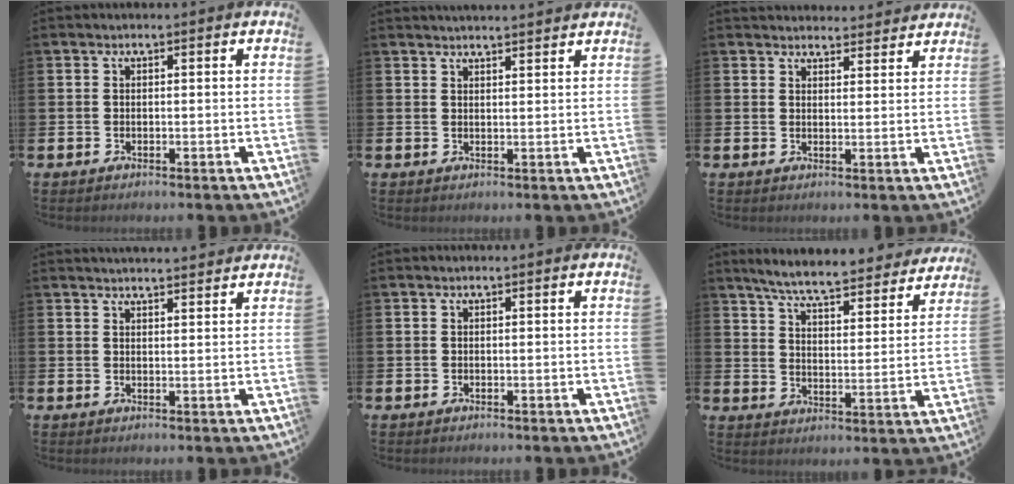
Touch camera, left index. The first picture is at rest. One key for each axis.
{"total": 2.3, "fx": 2.3, "fy": 0.0, "fz": 0.0, "tx": 0.003, "ty": -0.014, "tz": 0.041}
{"total": 3.4, "fx": 3.3, "fy": 0.7, "fz": -0.1, "tx": 0.006, "ty": -0.020, "tz": 0.059}
{"total": 2.7, "fx": 2.7, "fy": 0.0, "fz": -0.1, "tx": -0.004, "ty": -0.012, "tz": 0.049}
{"total": 0.0}
{"total": 7.0, "fx": 6.6, "fy": 0.5, "fz": 2.5, "tx": -0.070, "ty": -0.045, "tz": 0.110}